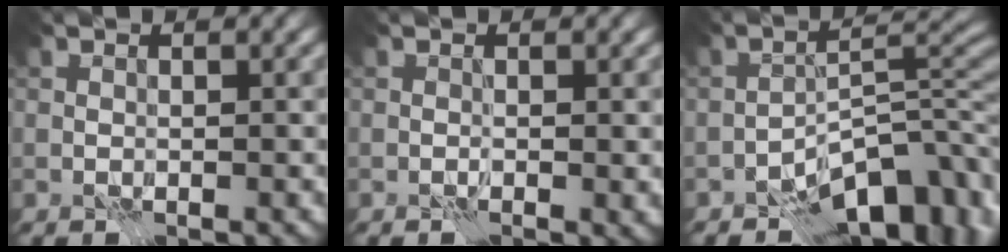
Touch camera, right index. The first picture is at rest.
{"total": 0.0}
{"total": 9.5, "force": [-6.5, 3.7, 5.9], "torque": [-0.056, 0.007, -0.117]}